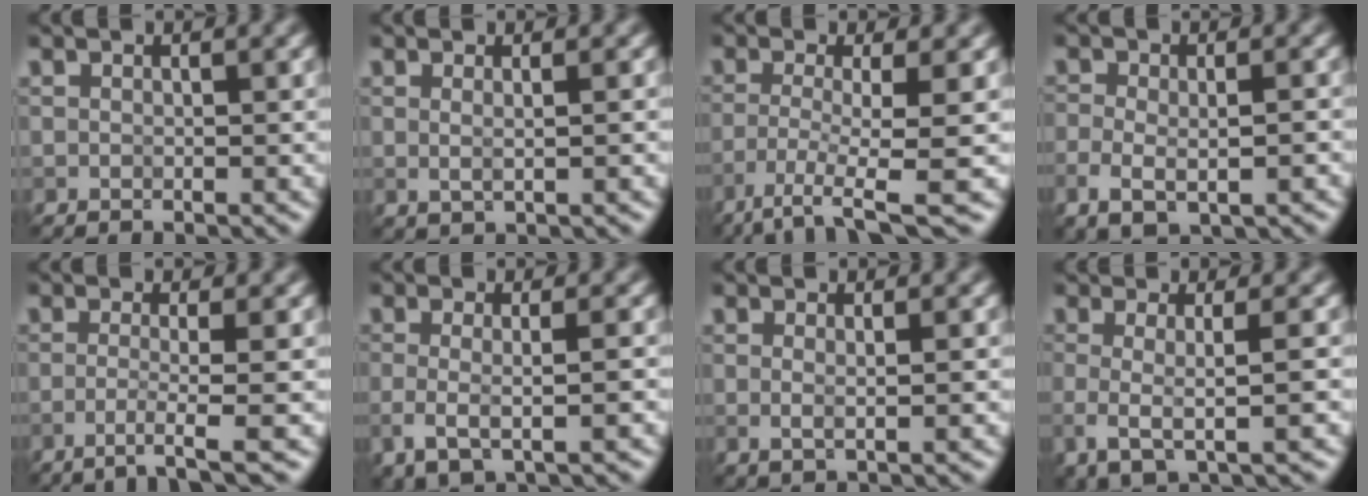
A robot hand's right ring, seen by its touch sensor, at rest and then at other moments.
{"total": 1.5, "force": [0.5, 0.6, 1.4], "torque": [-0.017, -0.007, 0.002]}
{"total": 5.2, "force": [-2.9, 0.8, 4.3], "torque": [-0.079, -0.009, -0.062]}
{"total": 4.3, "force": [-1.5, 2.4, 3.2], "torque": [-0.044, -0.004, -0.018]}
{"total": 3.0, "force": [-1.3, 0.3, 2.7], "torque": [-0.041, 0.002, -0.041]}
{"total": 3.4, "force": [-0.6, 1.2, 3.1], "torque": [-0.062, -0.010, -0.011]}
{"total": 1.4, "force": [0.2, 0.3, 1.4], "torque": [-0.028, -0.001, 0.004]}
{"total": 3.7, "force": [-0.3, 1.1, 3.5], "torque": [-0.064, -0.008, -0.007]}